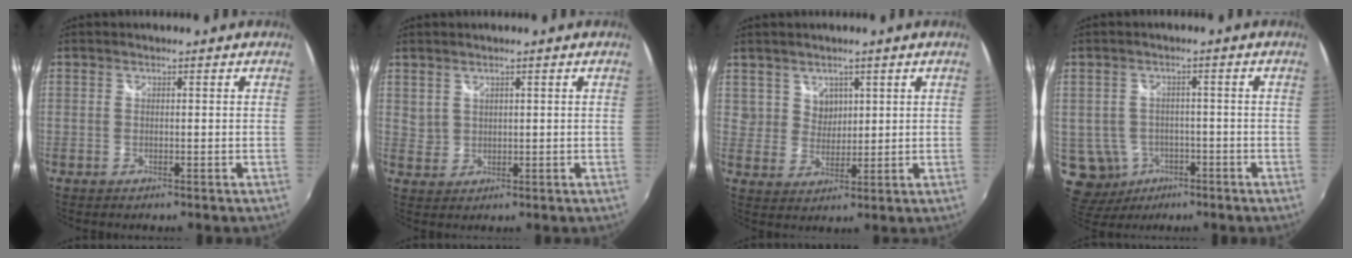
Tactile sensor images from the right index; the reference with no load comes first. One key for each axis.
{"total": 2.4, "fx": 1.8, "fy": 1.6, "fz": 0.5, "tx": -0.002, "ty": 0.003, "tz": 0.038}
{"total": 4.8, "fx": 2.9, "fy": 3.8, "fz": 0.3, "tx": 0.004, "ty": 0.008, "tz": 0.058}
{"total": 9.5, "fx": -3.4, "fy": 8.3, "fz": 3.1, "tx": -0.096, "ty": 0.002, "tz": -0.037}